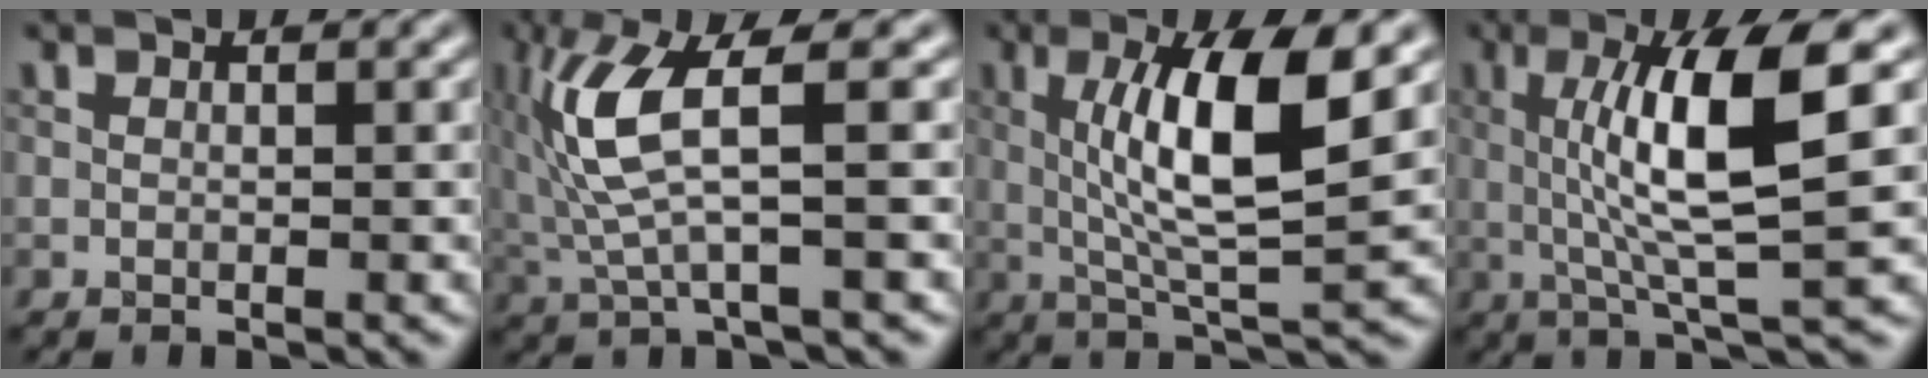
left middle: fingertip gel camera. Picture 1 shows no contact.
{"total": 6.0, "force": [1.2, 1.1, 5.7], "torque": [-0.140, 0.001, 0.026]}
{"total": 8.1, "force": [1.6, 1.5, 7.8], "torque": [-0.139, -0.001, 0.033]}
{"total": 8.2, "force": [1.3, 1.3, 8.0], "torque": [-0.142, 0.005, 0.027]}